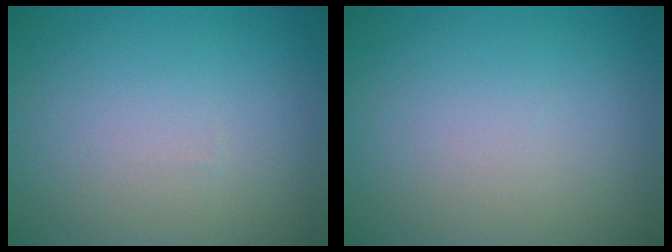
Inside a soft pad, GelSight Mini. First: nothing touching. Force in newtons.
{"total": 0.0}